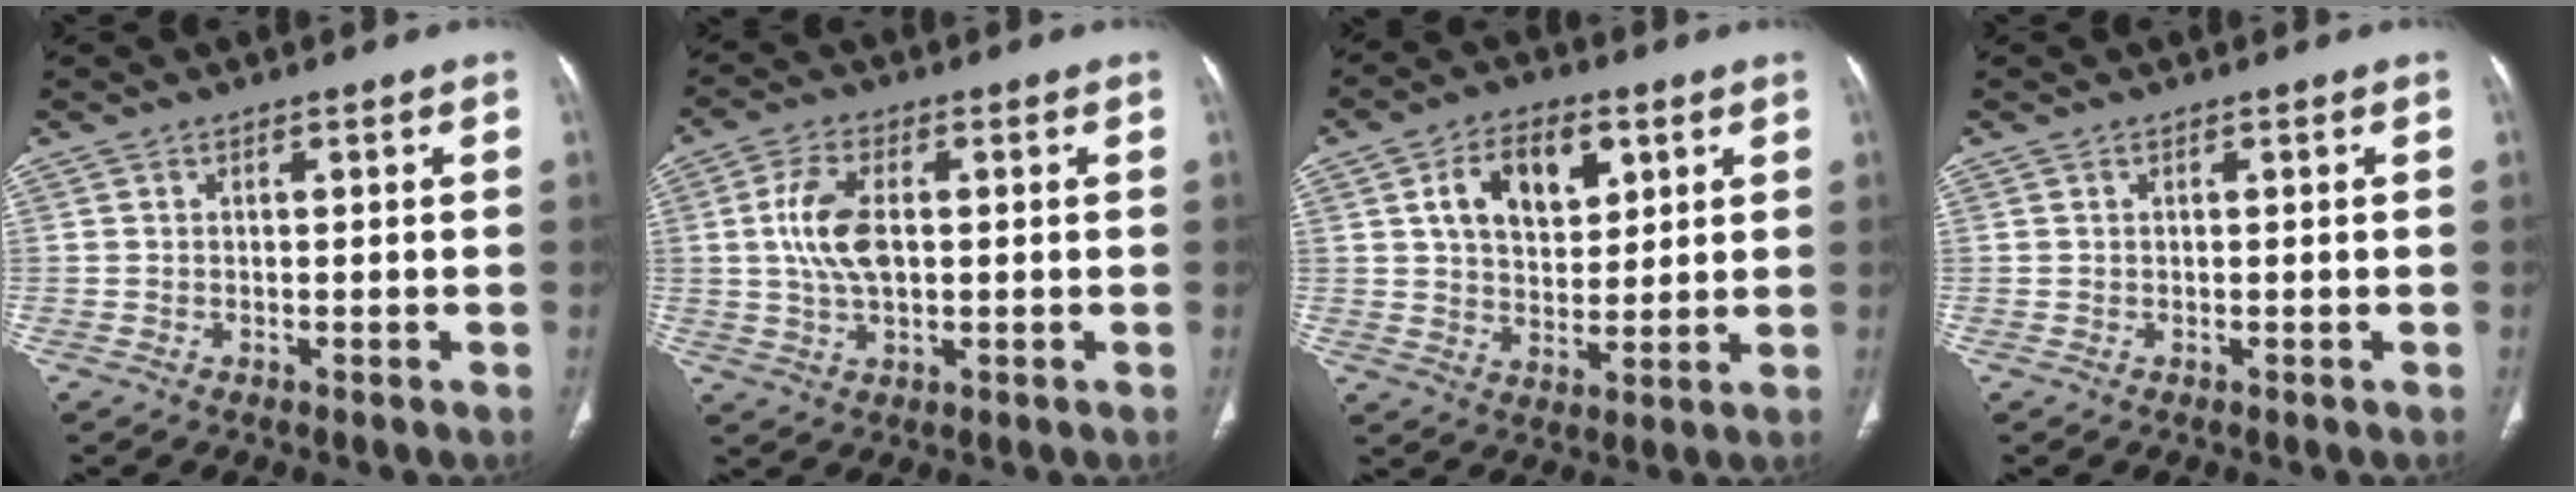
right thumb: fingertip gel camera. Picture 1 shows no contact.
{"total": 8.5, "force": [0.8, 4.5, 7.2], "torque": [-0.147, 0.003, 0.015]}
{"total": 11.8, "force": [4.4, 7.5, 8.0], "torque": [-0.094, -0.009, 0.075]}
{"total": 0.0}